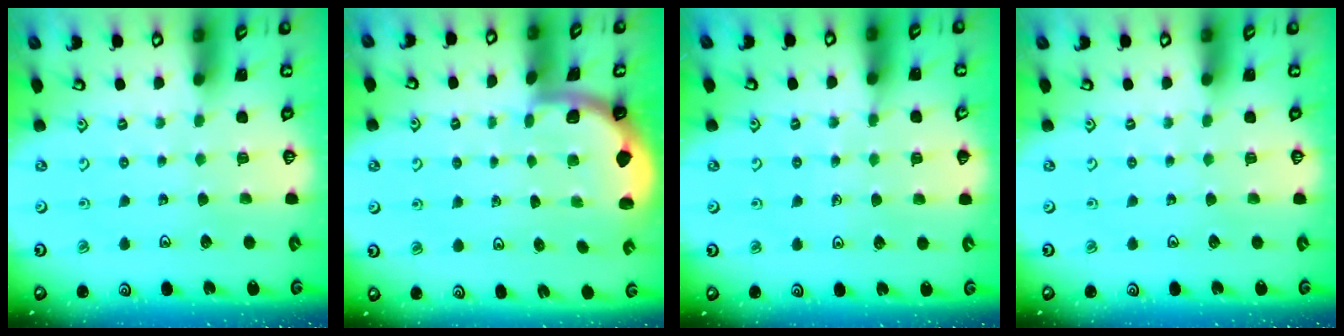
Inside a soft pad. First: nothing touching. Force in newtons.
{"total": 1.4, "press": 1.4, "slide": 0.1}
{"total": 6.2, "press": 6.0, "slide": 1.7}
{"total": 0.0}